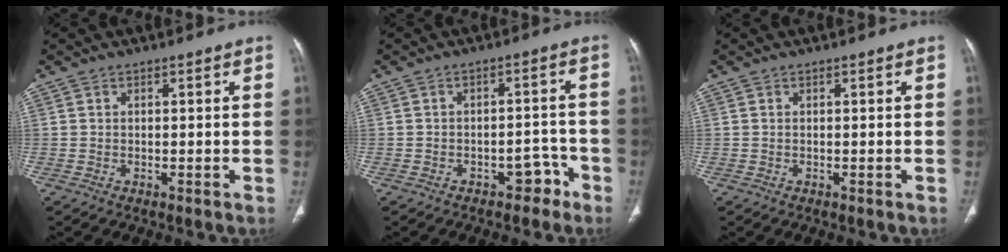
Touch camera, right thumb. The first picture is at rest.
{"total": 4.4, "force": [-3.0, 2.7, 1.6], "torque": [0.003, 0.044, -0.037]}
{"total": 0.0}